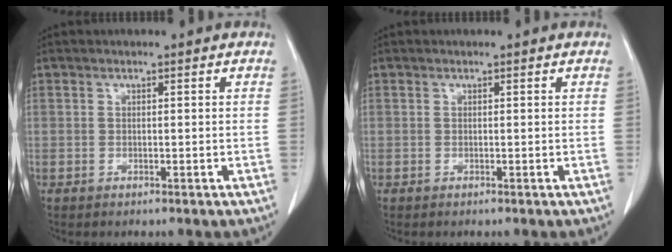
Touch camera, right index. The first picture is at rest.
{"total": 0.0}